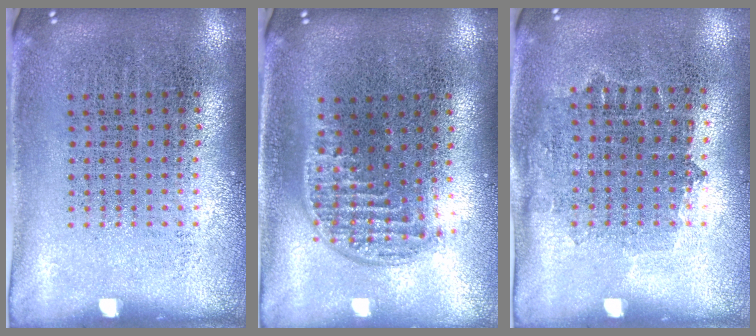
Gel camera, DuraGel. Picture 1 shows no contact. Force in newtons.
{"total": 1.2, "press": 1.0, "slide": 0.6}
{"total": 0.8, "press": 0.8, "slide": 0.4}